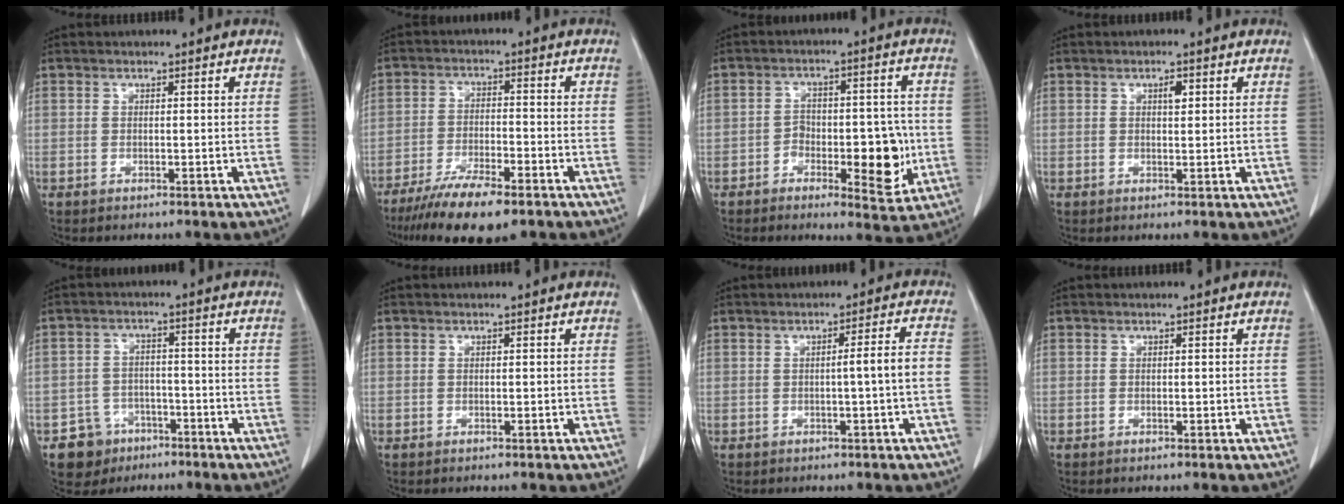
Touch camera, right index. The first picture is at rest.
{"total": 10.9, "force": [-8.0, 2.1, 7.1], "torque": [-0.117, -0.022, -0.132]}
{"total": 9.9, "force": [-2.8, 4.4, 8.4], "torque": [-0.104, 0.014, -0.035]}
{"total": 1.6, "force": [0.6, 0.6, 1.3], "torque": [-0.019, 0.001, 0.010]}
{"total": 5.8, "force": [-3.3, 4.7, 0.5], "torque": [0.001, 0.014, -0.049]}
{"total": 0.0}
{"total": 3.5, "force": [-0.7, -0.6, 3.4], "torque": [-0.047, 0.006, -0.010]}
{"total": 0.0}